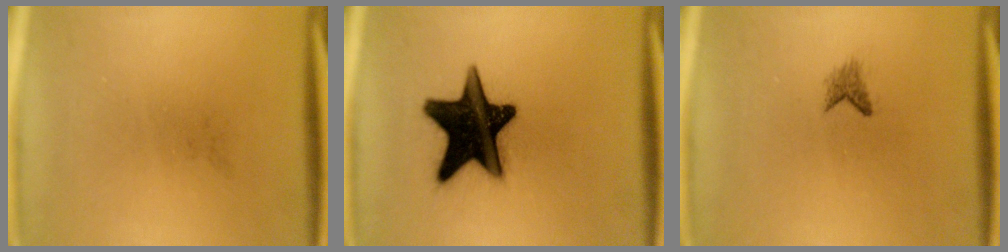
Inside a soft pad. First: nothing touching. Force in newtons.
{"total": 19.2}
{"total": 1.2}